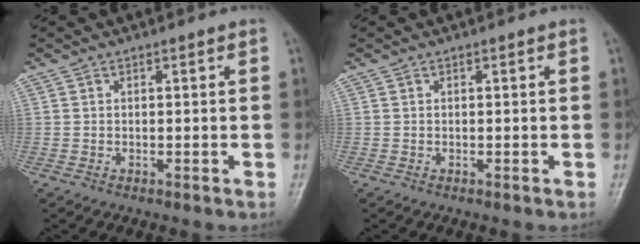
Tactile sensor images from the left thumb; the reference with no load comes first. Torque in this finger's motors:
{"motor_torque": [0.00, 0.00, -0.01, -0.01, 0.00]}